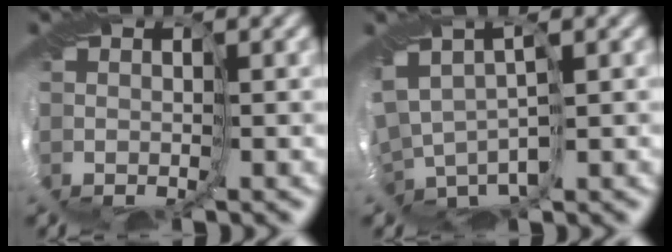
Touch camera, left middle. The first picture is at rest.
{"total": 2.8, "force": [-0.2, 1.7, 2.2], "torque": [-0.073, 0.001, 0.016]}